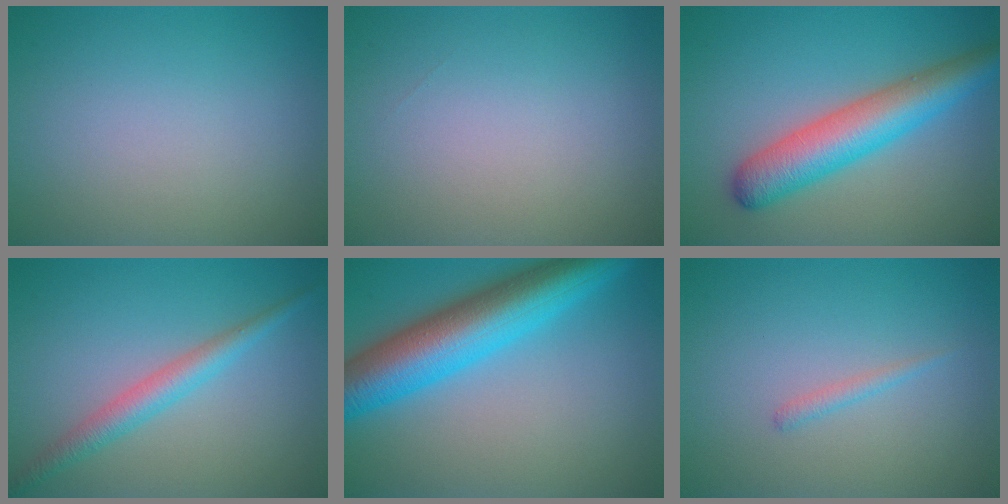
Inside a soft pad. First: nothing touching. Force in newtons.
{"total": 0.0}
{"total": 6.4, "press": 6.4, "slide": 0.2}
{"total": 2.8, "press": 2.8, "slide": 0.1}
{"total": 9.8, "press": 9.8, "slide": 0.2}
{"total": 0.8, "press": 0.8, "slide": 0.1}